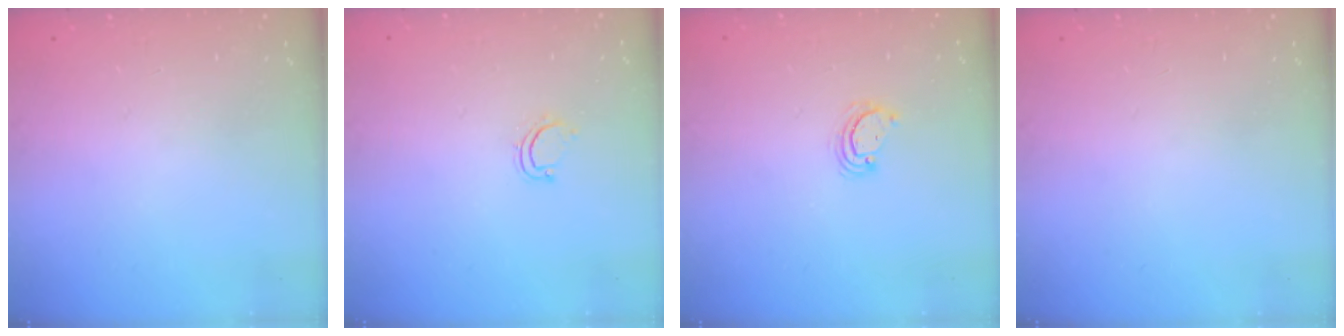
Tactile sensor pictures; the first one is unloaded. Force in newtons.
{"total": 3.4, "press": 3.4, "slide": 0.3}
{"total": 4.0, "press": 4.0, "slide": 0.4}
{"total": 0.0}